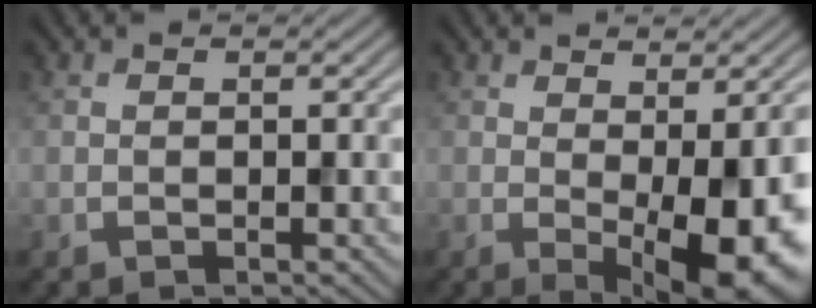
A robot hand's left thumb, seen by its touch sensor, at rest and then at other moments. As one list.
[{"total": 10.1, "force": [-1.6, 2.8, 9.5], "torque": [-0.136, -0.009, -0.012]}]